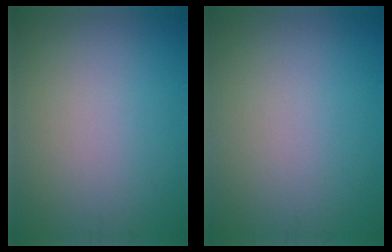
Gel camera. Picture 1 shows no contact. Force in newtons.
{"total": 0.0}